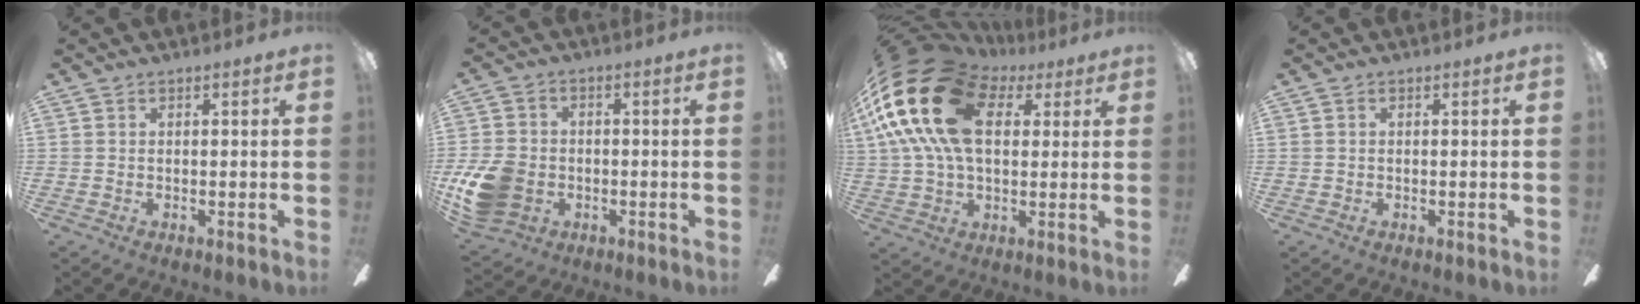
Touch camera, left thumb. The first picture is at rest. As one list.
[{"total": 11.7, "force": [-3.5, 9.0, 6.6], "torque": [-0.138, 0.028, -0.059]}, {"total": 25.5, "force": [7.4, 16.1, 18.3], "torque": [-0.384, -0.015, 0.123]}, {"total": 0.0}]